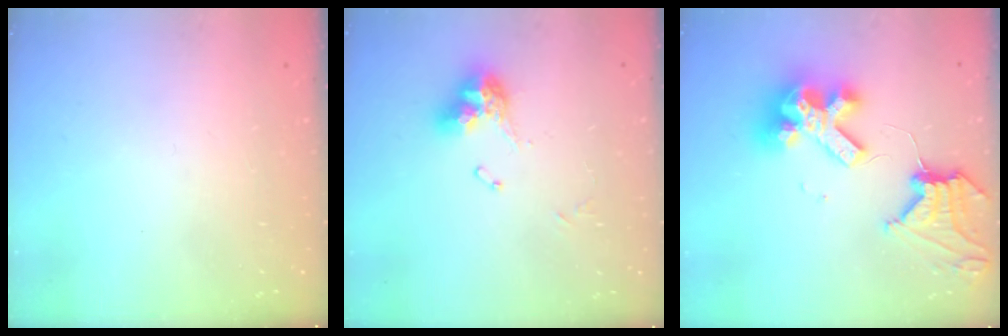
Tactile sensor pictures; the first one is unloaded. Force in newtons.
{"total": 10.2, "press": 10.1, "slide": 1.0}
{"total": 16.6, "press": 16.5, "slide": 1.4}